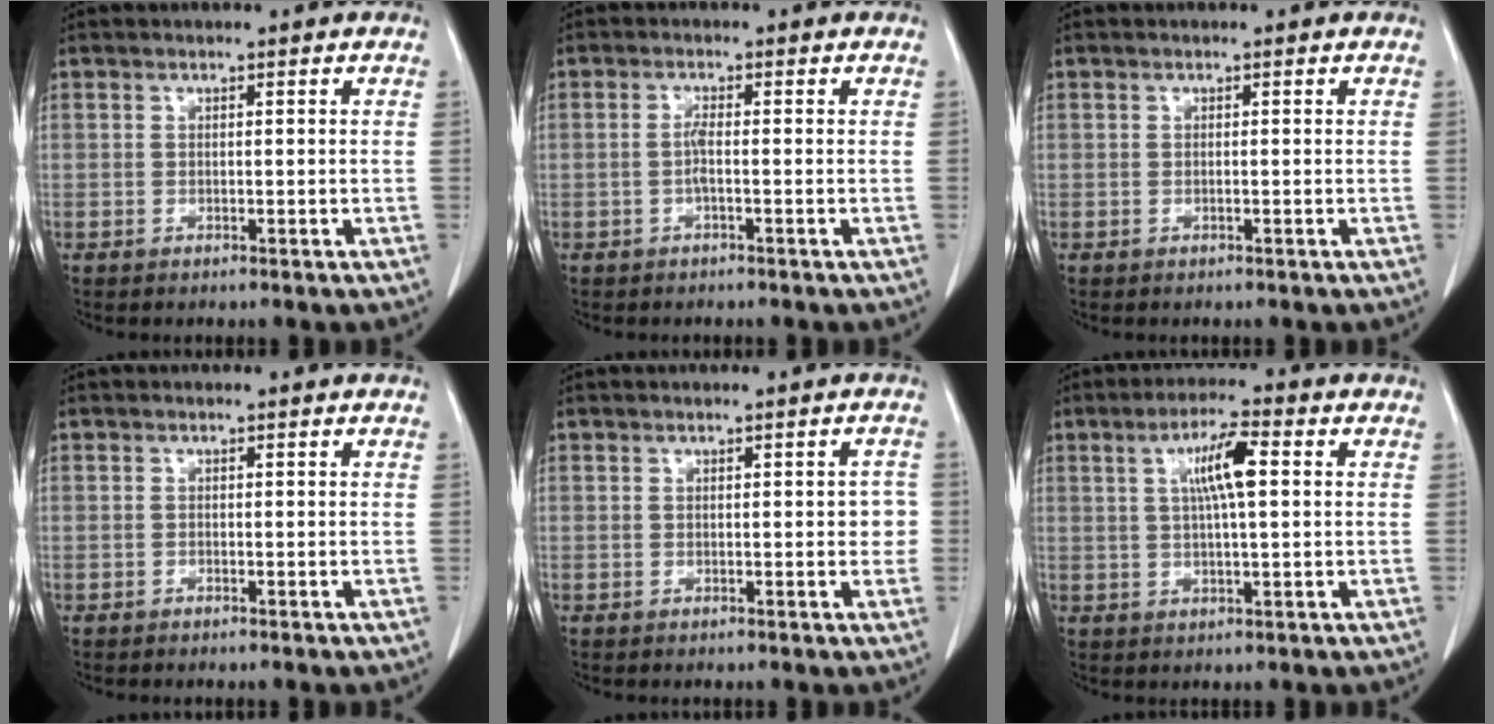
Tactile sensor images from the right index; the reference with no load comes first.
{"total": 1.7, "force": [-0.4, 0.0, 1.6], "torque": [-0.032, 0.002, -0.010]}
{"total": 0.0}
{"total": 0.0}
{"total": 2.3, "force": [-0.1, 1.0, 2.0], "torque": [-0.011, 0.004, -0.004]}
{"total": 6.7, "force": [1.6, 0.8, 6.4], "torque": [-0.116, 0.011, 0.027]}